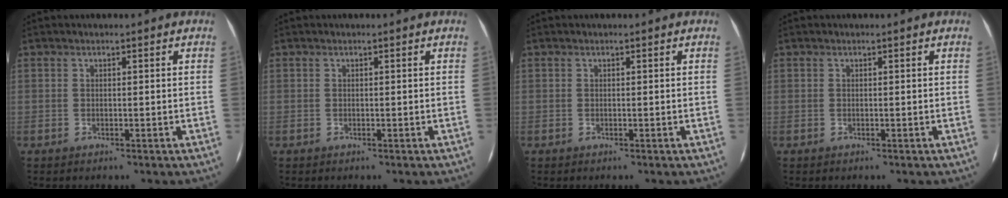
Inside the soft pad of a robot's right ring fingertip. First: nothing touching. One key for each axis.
{"total": 0.0}
{"total": 0.0}
{"total": 0.0}